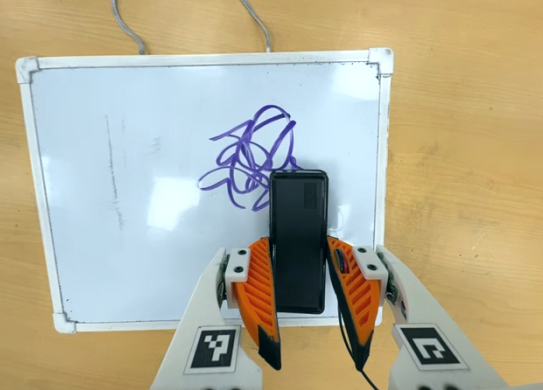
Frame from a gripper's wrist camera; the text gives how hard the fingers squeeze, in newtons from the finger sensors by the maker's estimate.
{"total": 3.6, "left": 2.2, "right": 5.0}